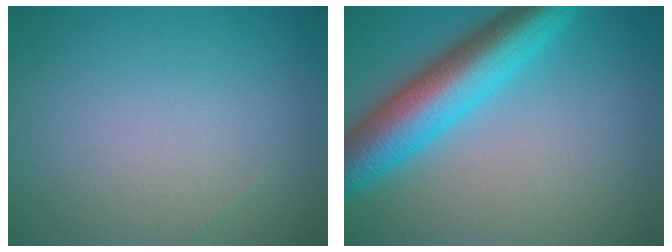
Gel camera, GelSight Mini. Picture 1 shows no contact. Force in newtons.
{"total": 8.3, "press": 8.3, "slide": 0.2}